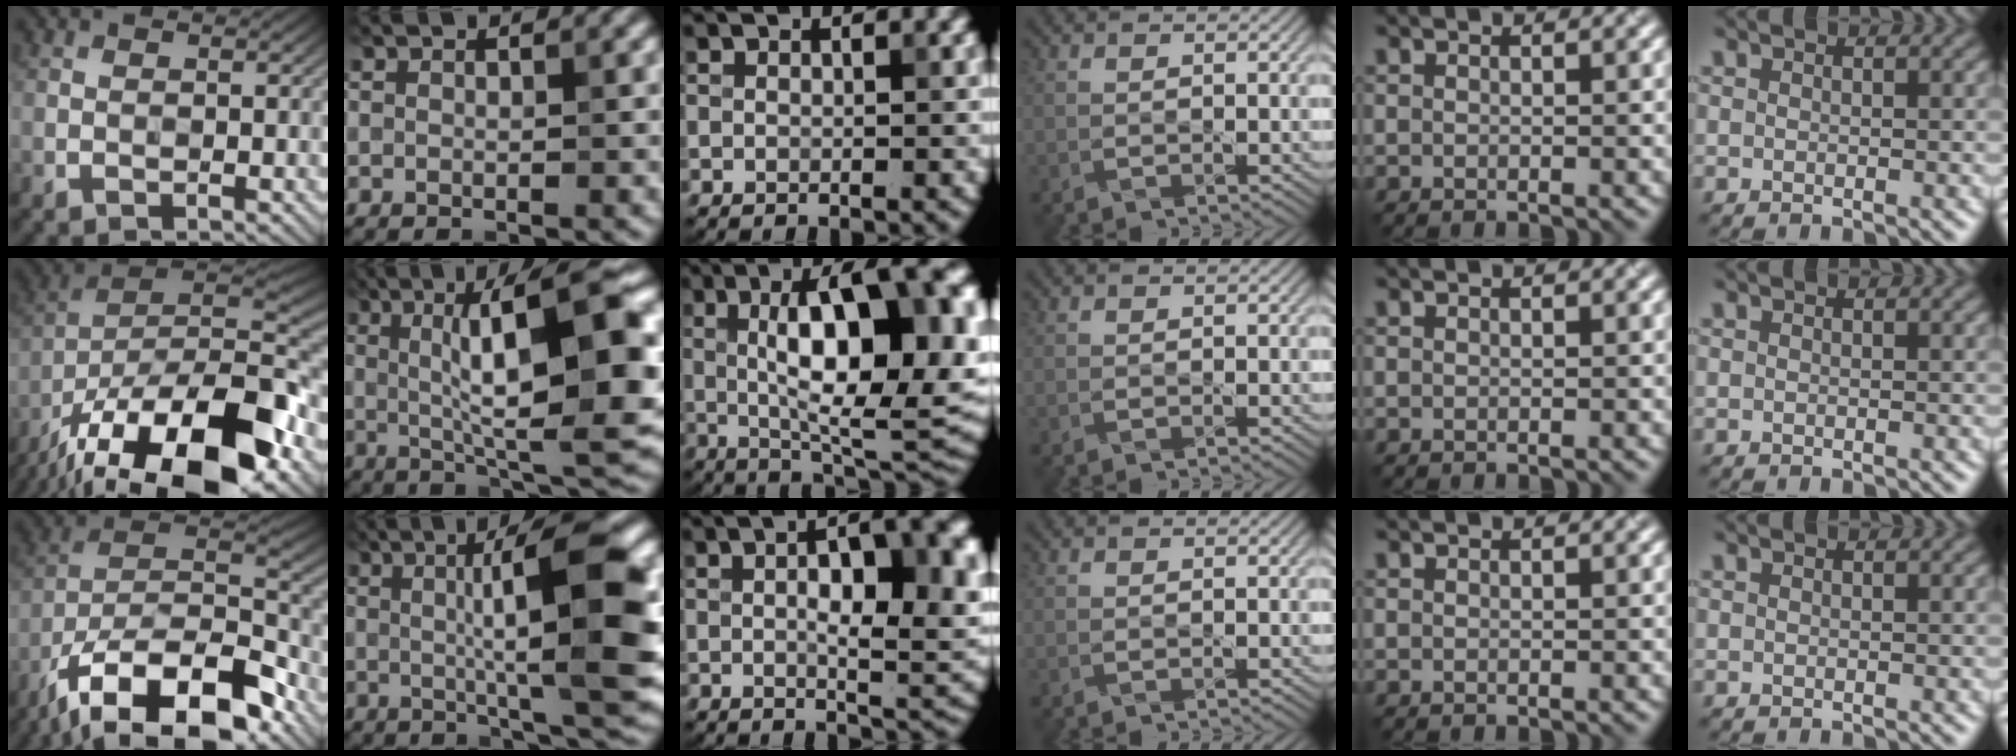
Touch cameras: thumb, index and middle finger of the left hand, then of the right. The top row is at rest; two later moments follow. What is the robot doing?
{"motion": "assemble", "object": "legos"}